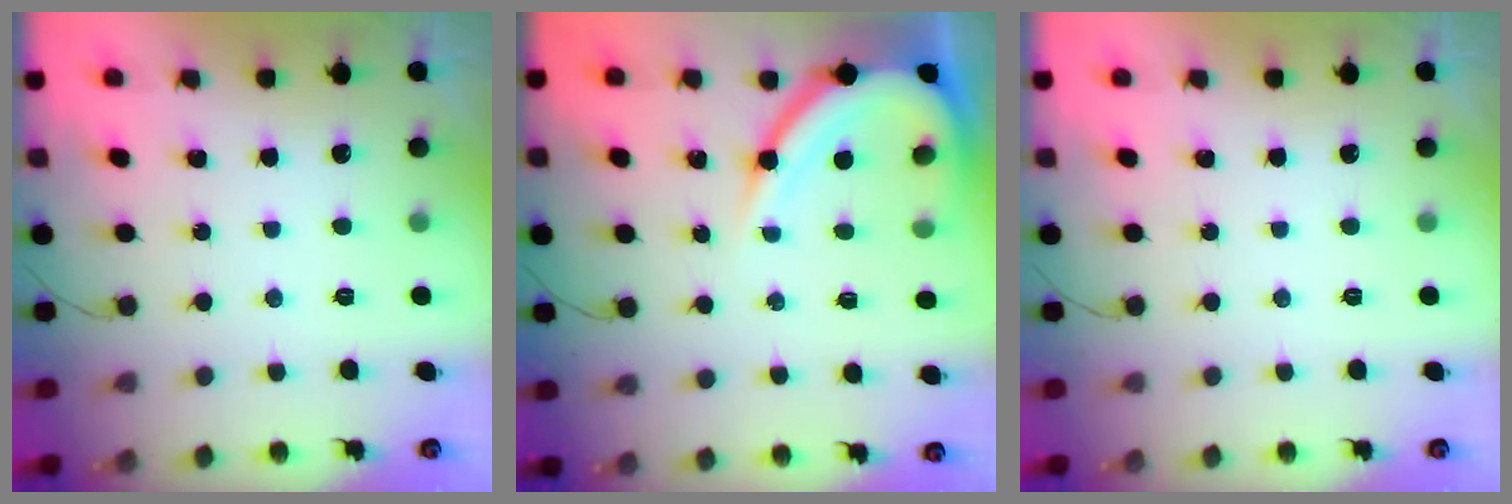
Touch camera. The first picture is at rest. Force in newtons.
{"total": 11.9, "press": 11.8, "slide": 1.4}
{"total": 0.0}